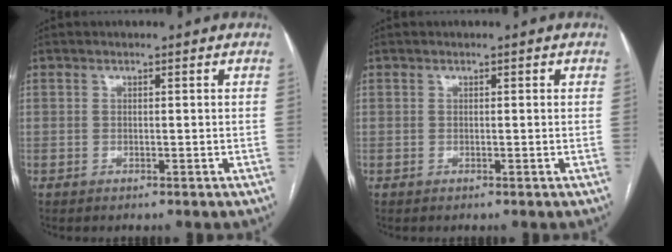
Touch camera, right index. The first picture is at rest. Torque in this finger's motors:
{"motor_torque": [-0.08, 0.21, -0.02, 0.00]}